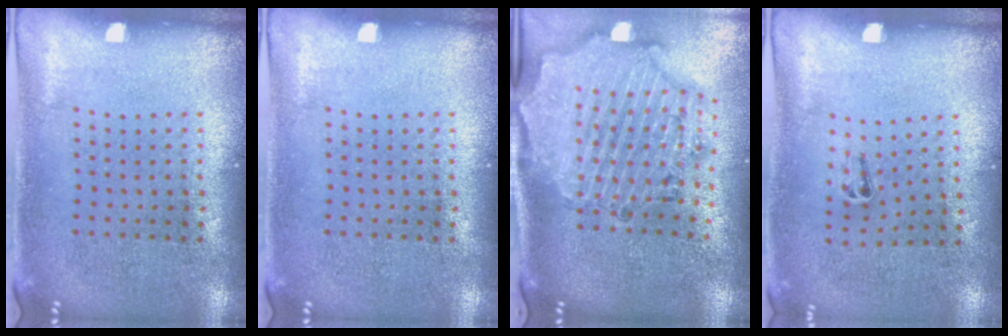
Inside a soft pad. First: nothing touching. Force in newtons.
{"total": 0.0}
{"total": 2.4, "press": 2.3, "slide": 0.7}
{"total": 0.5, "press": 0.3, "slide": 0.4}